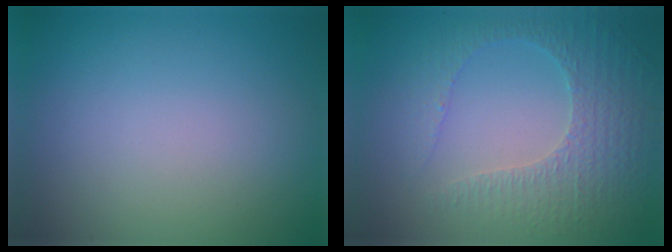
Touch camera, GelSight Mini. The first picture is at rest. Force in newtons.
{"total": 4.6, "press": 3.2, "slide": 3.3}